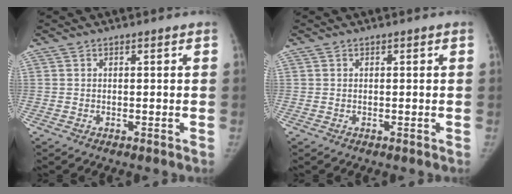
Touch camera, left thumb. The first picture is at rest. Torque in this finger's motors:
{"motor_torque": [0.02, 0.02, 0.11, -0.12, 0.01]}